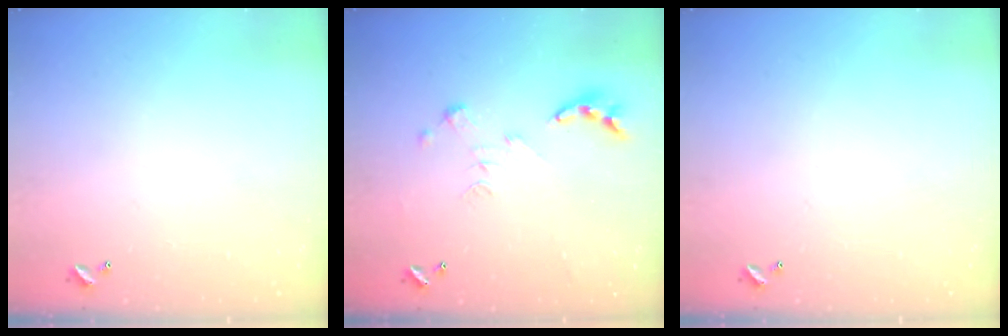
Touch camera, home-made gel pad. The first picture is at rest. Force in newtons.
{"total": 0.0}
{"total": 0.0}